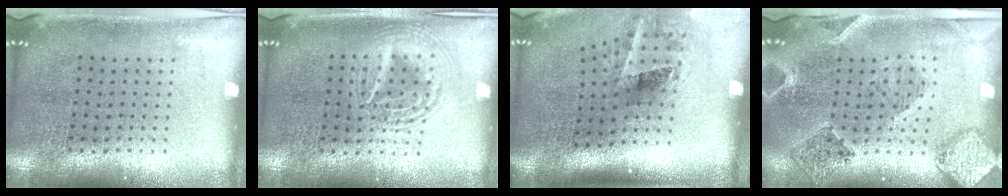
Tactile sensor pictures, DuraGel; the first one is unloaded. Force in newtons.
{"total": 1.8, "press": 1.8, "slide": 0.2}
{"total": 2.0, "press": 1.2, "slide": 1.6}
{"total": 1.6, "press": 1.5, "slide": 0.3}